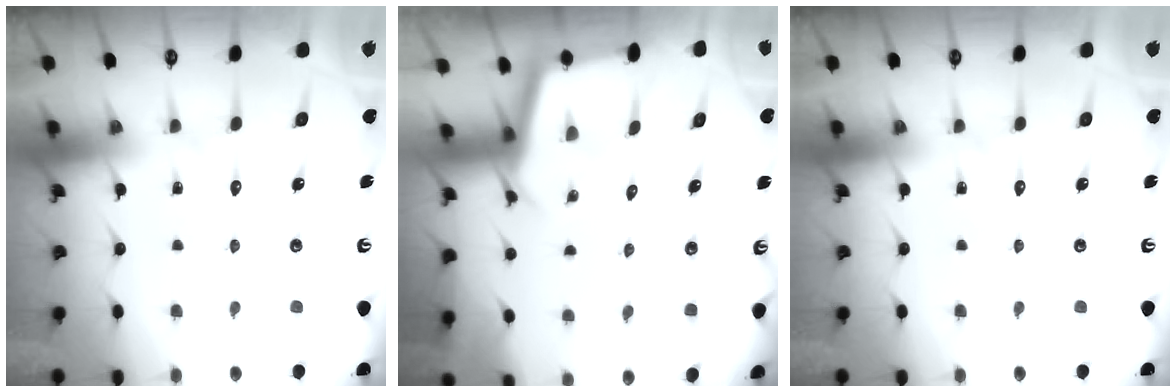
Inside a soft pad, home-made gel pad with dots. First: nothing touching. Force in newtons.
{"total": 2.2, "press": 2.2, "slide": 0.2}
{"total": 0.0}